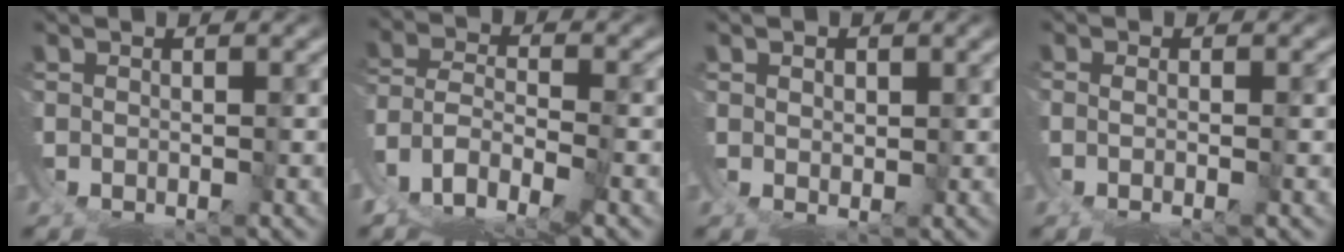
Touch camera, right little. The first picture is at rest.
{"total": 4.5, "force": [-1.2, 3.2, 3.0], "torque": [-0.066, -0.024, -0.011]}
{"total": 1.6, "force": [1.5, -0.6, -0.2], "torque": [0.006, -0.010, 0.032]}
{"total": 1.6, "force": [0.1, -0.5, 1.5], "torque": [-0.025, 0.001, 0.001]}